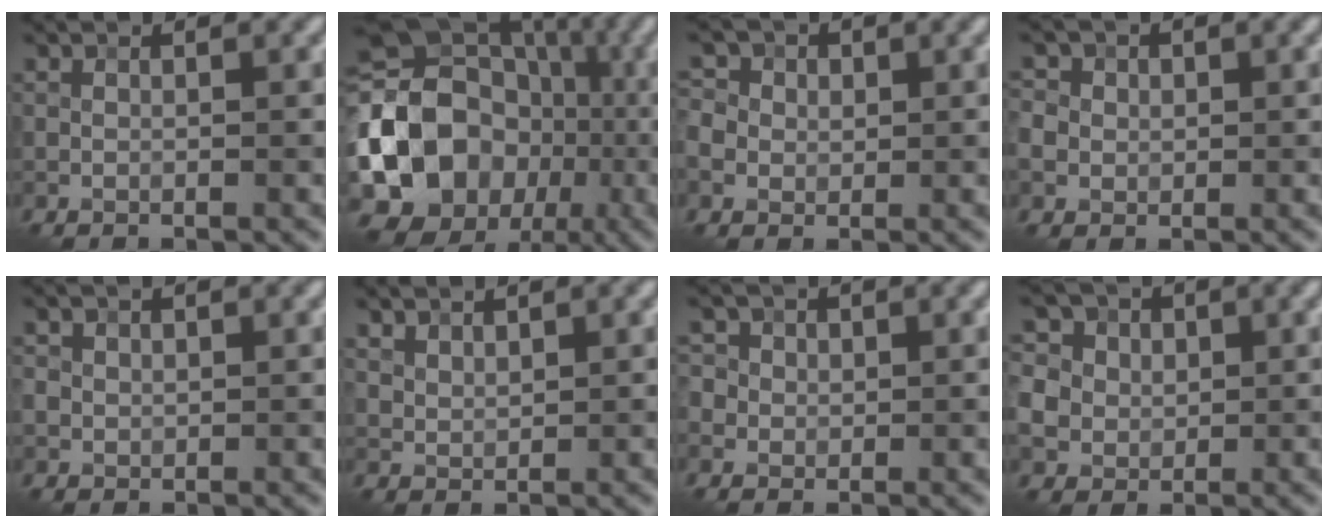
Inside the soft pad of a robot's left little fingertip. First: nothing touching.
{"total": 15.1, "force": [-3.7, 12.4, 7.8], "torque": [-0.150, 0.015, -0.077]}
{"total": 5.2, "force": [1.0, 4.7, 2.0], "torque": [-0.035, 0.033, -0.005]}
{"total": 4.7, "force": [0.6, 4.3, 1.8], "torque": [-0.034, 0.027, -0.011]}
{"total": 1.4, "force": [0.3, 1.2, 0.6], "torque": [-0.011, 0.000, 0.007]}
{"total": 1.9, "force": [1.6, 0.9, 0.5], "torque": [-0.017, -0.005, 0.045]}
{"total": 4.1, "force": [1.4, 3.6, 1.4], "torque": [-0.015, 0.023, 0.007]}
{"total": 10.2, "force": [3.1, 8.6, 4.4], "torque": [-0.099, 0.026, 0.031]}